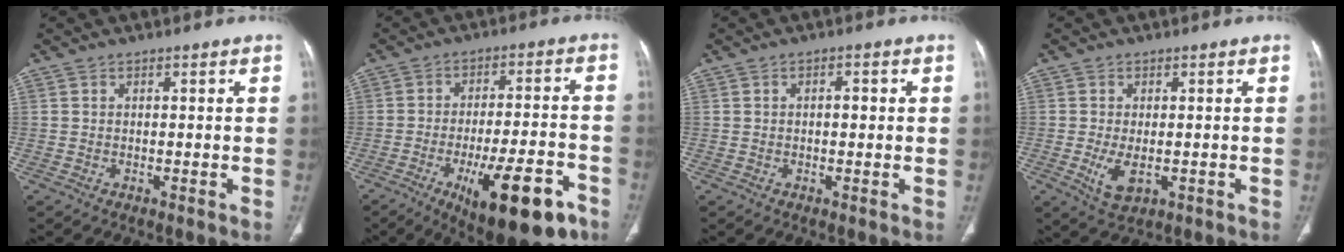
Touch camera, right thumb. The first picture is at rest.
{"total": 18.5, "force": [-9.5, 6.0, 14.7], "torque": [-0.182, 0.040, -0.129]}
{"total": 2.0, "force": [0.2, 1.0, 1.7], "torque": [-0.025, 0.007, 0.001]}
{"total": 4.7, "force": [-1.2, 2.4, 3.8], "torque": [-0.074, -0.011, -0.013]}